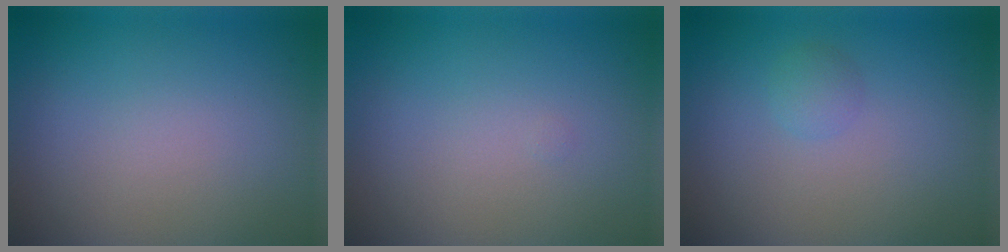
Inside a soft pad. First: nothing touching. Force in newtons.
{"total": 0.0}
{"total": 1.1, "press": 1.1, "slide": 0.0}